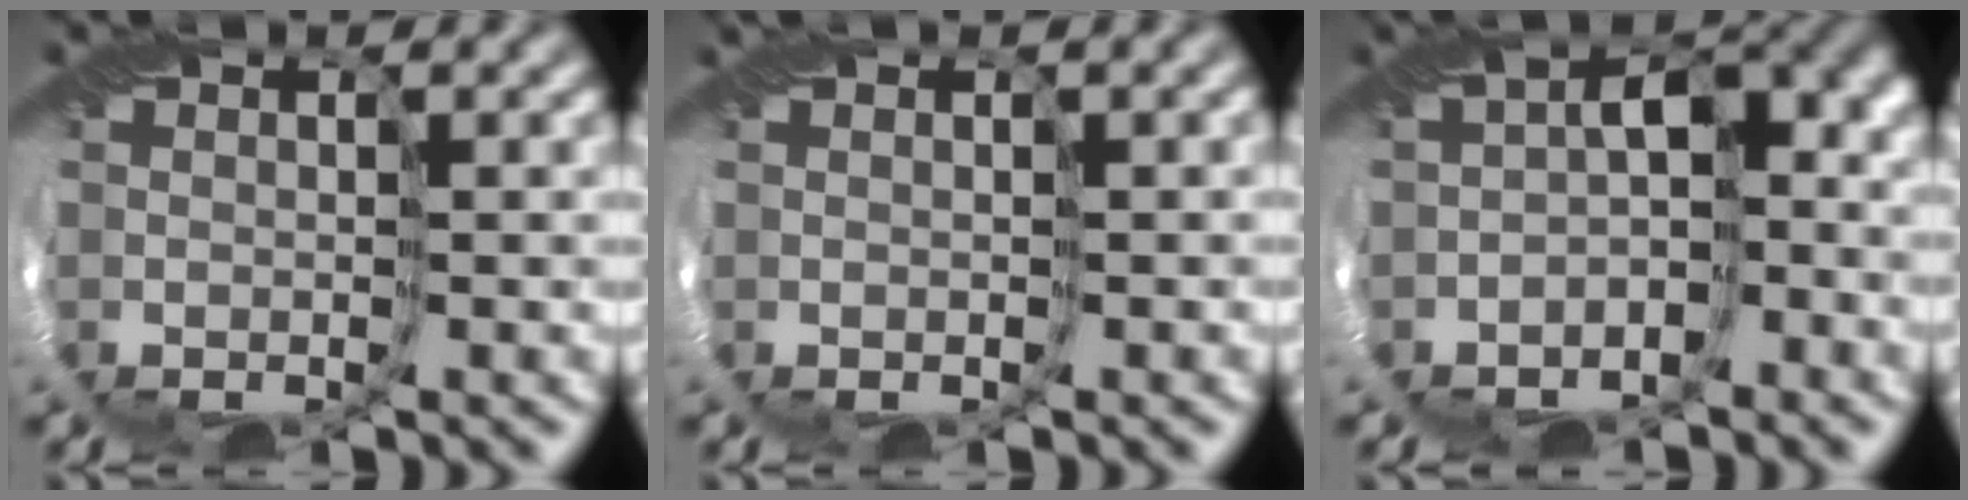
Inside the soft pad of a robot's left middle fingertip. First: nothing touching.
{"total": 2.8, "force": [1.3, 0.8, 2.4], "torque": [-0.041, 0.010, 0.028]}
{"total": 6.8, "force": [-0.7, 4.1, 5.3], "torque": [-0.072, 0.010, -0.017]}